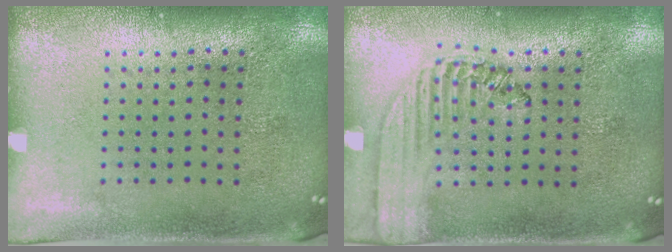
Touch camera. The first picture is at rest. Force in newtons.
{"total": 1.6, "press": 1.4, "slide": 0.7}